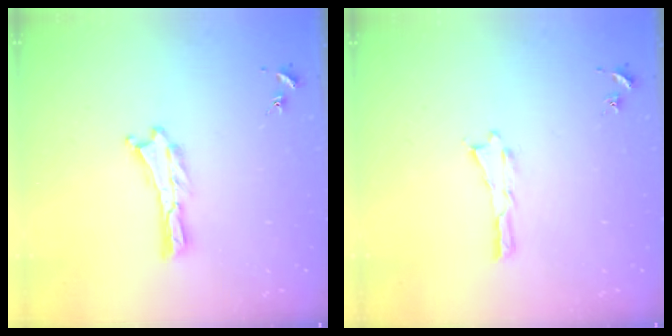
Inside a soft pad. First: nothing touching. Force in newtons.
{"total": 0.0}